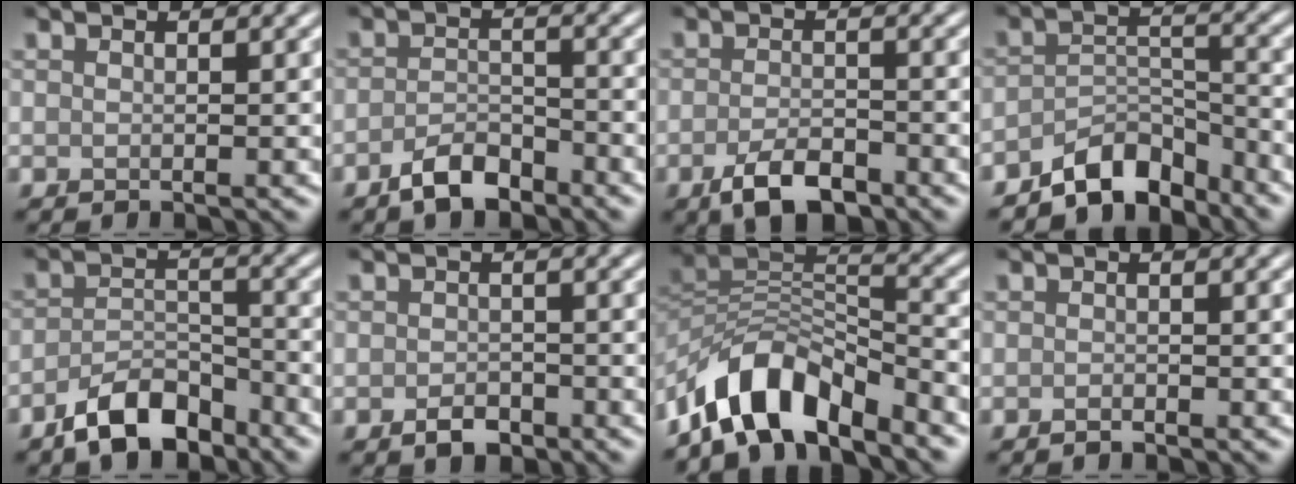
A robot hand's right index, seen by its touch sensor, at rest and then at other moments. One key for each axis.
{"total": 3.4, "fx": -2.4, "fy": 1.4, "fz": 1.9, "tx": -0.032, "ty": 0.006, "tz": -0.048}
{"total": 4.0, "fx": -2.4, "fy": 1.7, "fz": 2.7, "tx": -0.047, "ty": -0.001, "tz": -0.046}
{"total": 5.0, "fx": -4.3, "fy": 2.0, "fz": 1.7, "tx": -0.016, "ty": 0.002, "tz": -0.083}
{"total": 5.5, "fx": -4.0, "fy": 2.4, "fz": 2.9, "tx": -0.047, "ty": -0.003, "tz": -0.074}
{"total": 2.0, "fx": -1.2, "fy": 1.2, "fz": 1.1, "tx": -0.018, "ty": 0.000, "tz": -0.023}
{"total": 8.6, "fx": -6.5, "fy": 3.3, "fz": 4.6, "tx": -0.064, "ty": 0.006, "tz": -0.126}
{"total": 0.6, "fx": -0.5, "fy": 0.1, "fz": 0.3, "tx": -0.004, "ty": 0.000, "tz": -0.008}